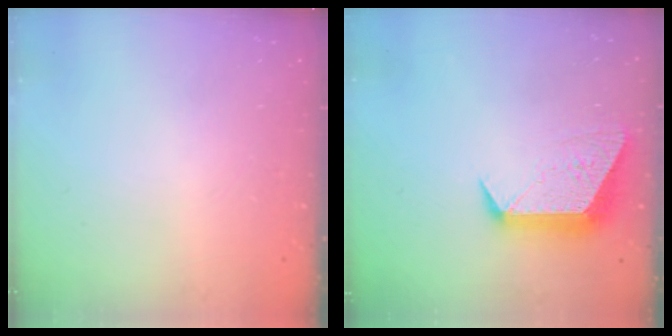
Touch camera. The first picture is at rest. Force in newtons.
{"total": 10.9, "press": 10.8, "slide": 1.0}